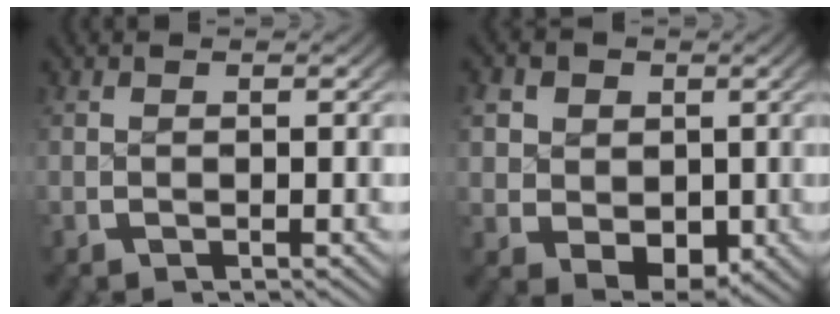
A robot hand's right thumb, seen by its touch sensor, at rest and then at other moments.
{"total": 7.5, "force": [0.2, 6.1, 4.4], "torque": [-0.101, -0.037, 0.021]}